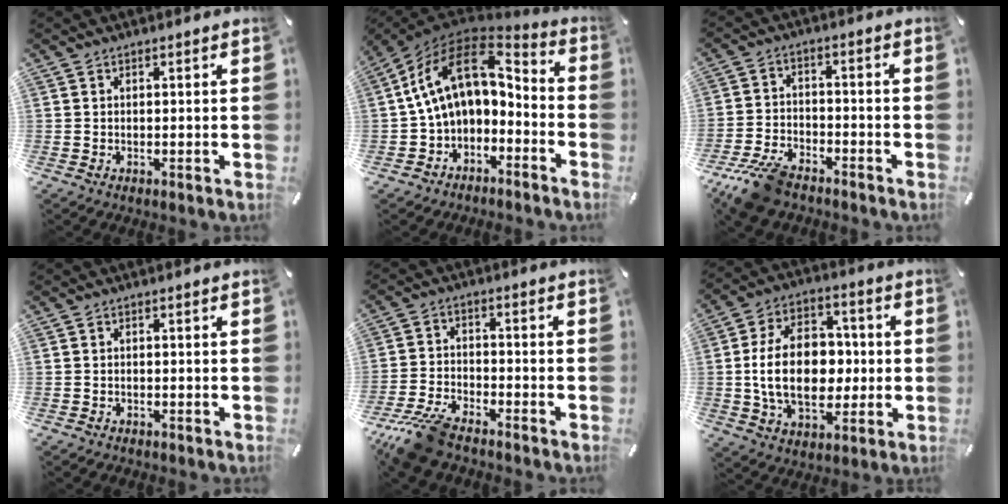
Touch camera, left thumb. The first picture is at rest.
{"total": 14.9, "force": [3.0, 9.7, 10.9], "torque": [-0.215, -0.014, 0.053]}
{"total": 9.9, "force": [-7.6, 4.1, 4.8], "torque": [-0.095, 0.035, -0.143]}
{"total": 1.0, "force": [-0.9, 0.5, 0.3], "torque": [-0.006, 0.002, -0.019]}
{"total": 9.8, "force": [-8.2, 2.9, 4.4], "torque": [-0.103, 0.028, -0.162]}
{"total": 18.4, "force": [-0.8, 12.6, 13.5], "torque": [-0.257, 0.005, -0.018]}